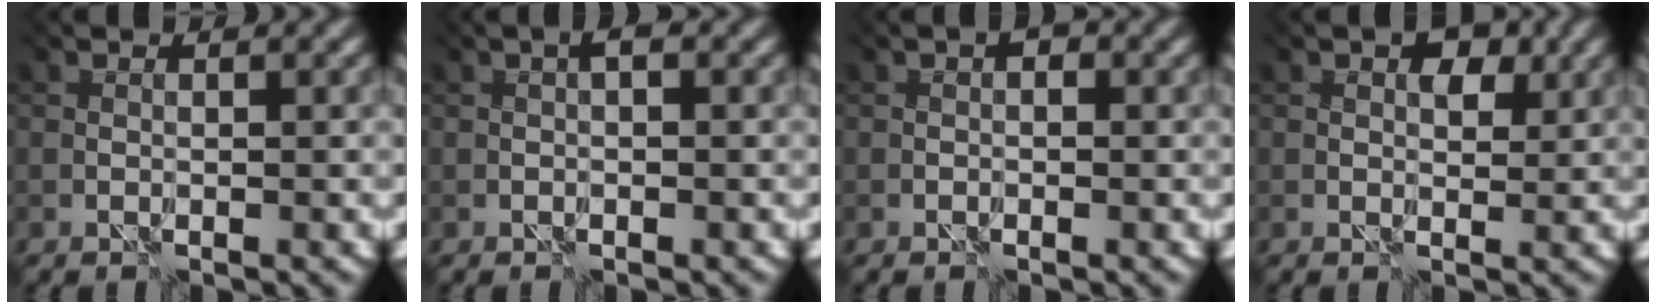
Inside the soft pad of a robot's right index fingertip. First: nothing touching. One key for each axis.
{"total": 0.8, "fx": -0.6, "fy": -0.4, "fz": 0.3, "tx": -0.007, "ty": 0.000, "tz": 0.007}
{"total": 0.6, "fx": -0.6, "fy": 0.2, "fz": 0.2, "tx": 0.014, "ty": 0.001, "tz": -0.004}
{"total": 1.8, "fx": 0.4, "fy": 1.0, "fz": 1.4, "tx": -0.012, "ty": 0.003, "tz": 0.019}